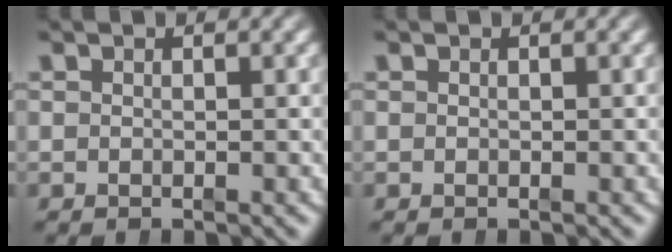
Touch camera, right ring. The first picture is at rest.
{"total": 0.0}